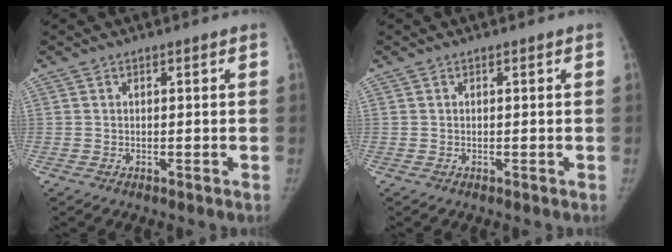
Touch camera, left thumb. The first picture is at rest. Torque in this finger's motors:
{"motor_torque": [0.00, 0.00, 0.24, -0.19, 0.00]}